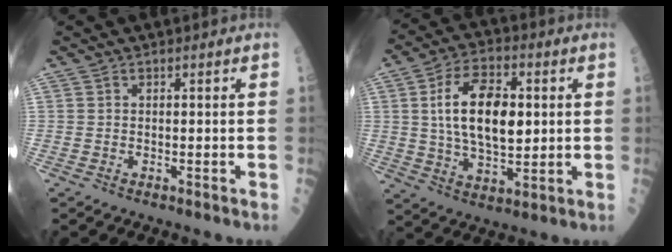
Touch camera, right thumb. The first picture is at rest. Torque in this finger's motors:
{"motor_torque": [-0.18, 1.03, 0.61, -0.34, 0.38]}